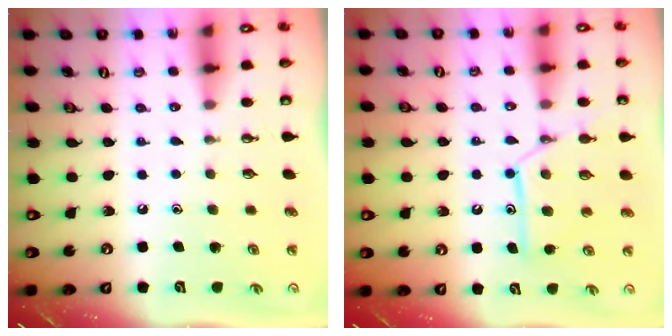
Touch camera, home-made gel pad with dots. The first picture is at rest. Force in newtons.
{"total": 12.2, "press": 12.2, "slide": 0.9}